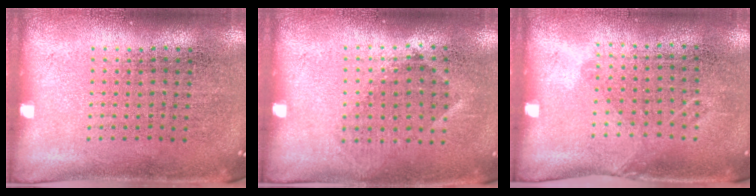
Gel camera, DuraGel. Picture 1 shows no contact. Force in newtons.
{"total": 0.9, "press": 0.7, "slide": 0.6}
{"total": 1.0, "press": 0.7, "slide": 0.7}